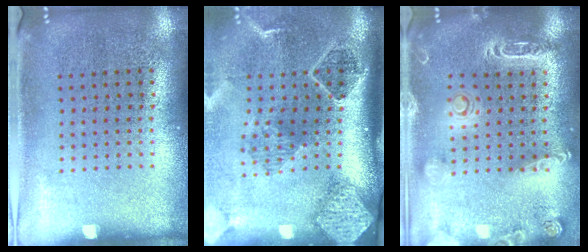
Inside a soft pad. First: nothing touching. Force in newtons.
{"total": 2.7, "press": 1.9, "slide": 2.0}
{"total": 2.0, "press": 1.9, "slide": 0.6}